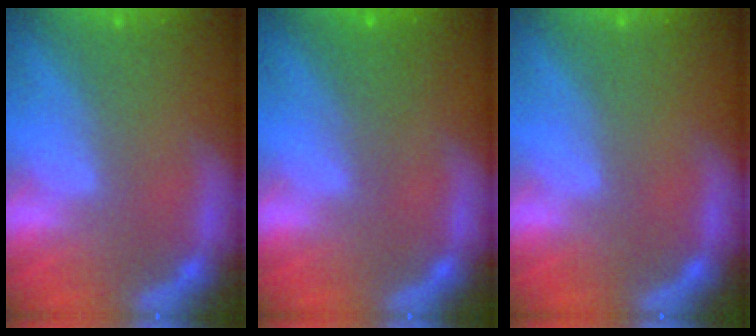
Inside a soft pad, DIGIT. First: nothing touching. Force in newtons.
{"total": 2.0}
{"total": 0.0}